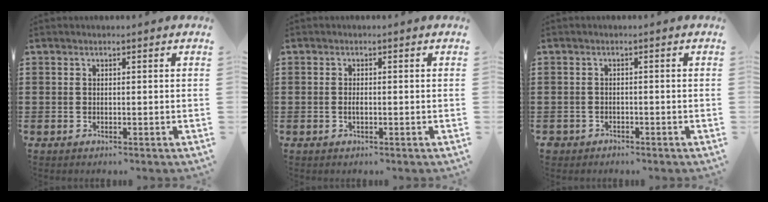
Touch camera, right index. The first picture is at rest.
{"total": 1.1, "force": [-0.3, 0.4, 1.0], "torque": [-0.019, -0.001, -0.005]}
{"total": 1.2, "force": [-1.1, 0.5, 0.0], "torque": [-0.005, 0.001, -0.024]}